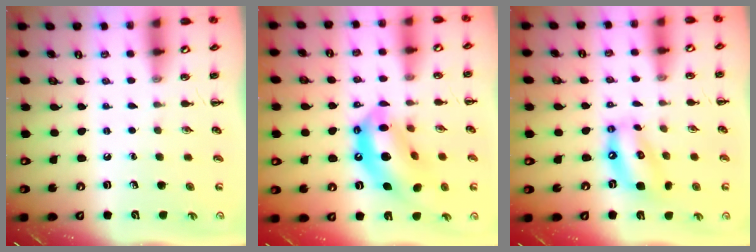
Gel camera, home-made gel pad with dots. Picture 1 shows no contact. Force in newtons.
{"total": 15.6, "press": 15.1, "slide": 3.9}
{"total": 13.1, "press": 12.6, "slide": 3.4}